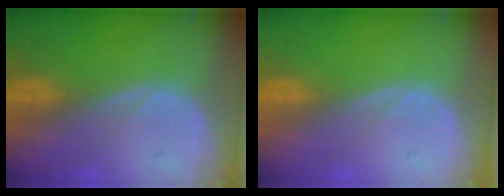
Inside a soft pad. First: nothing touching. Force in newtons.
{"total": 0.0}